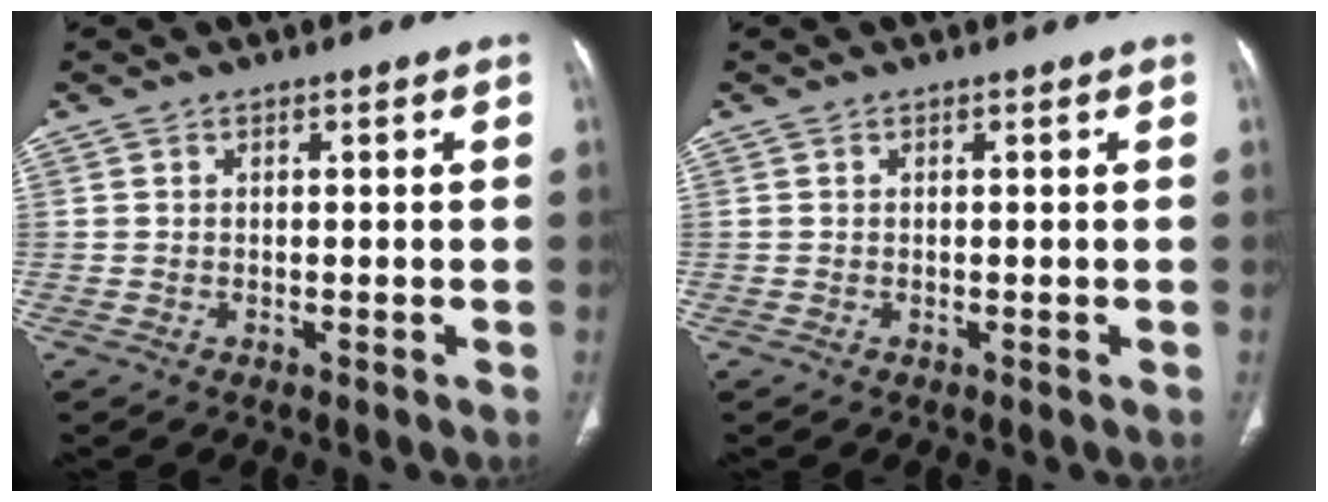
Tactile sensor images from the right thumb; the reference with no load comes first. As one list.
[{"total": 0.0}]